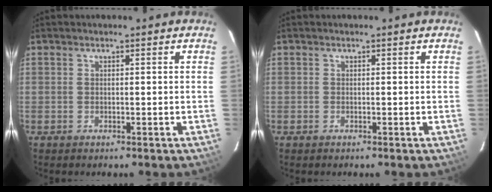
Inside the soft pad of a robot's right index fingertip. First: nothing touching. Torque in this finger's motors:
{"motor_torque": [-0.03, -0.17, -0.04, -0.01]}